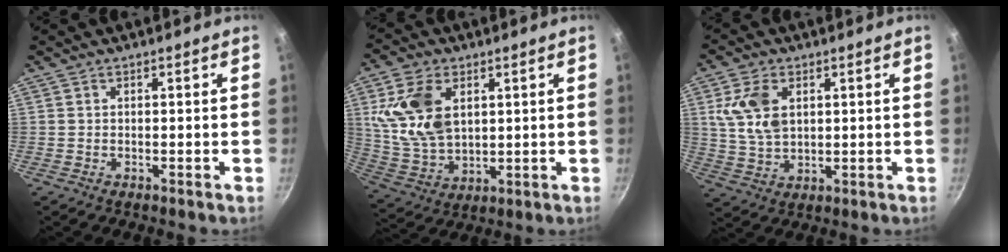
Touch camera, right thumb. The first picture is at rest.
{"total": 14.0, "force": [3.8, 9.1, 10.0], "torque": [-0.177, -0.016, 0.085]}
{"total": 9.1, "force": [2.6, 5.9, 6.4], "torque": [-0.115, -0.011, 0.053]}